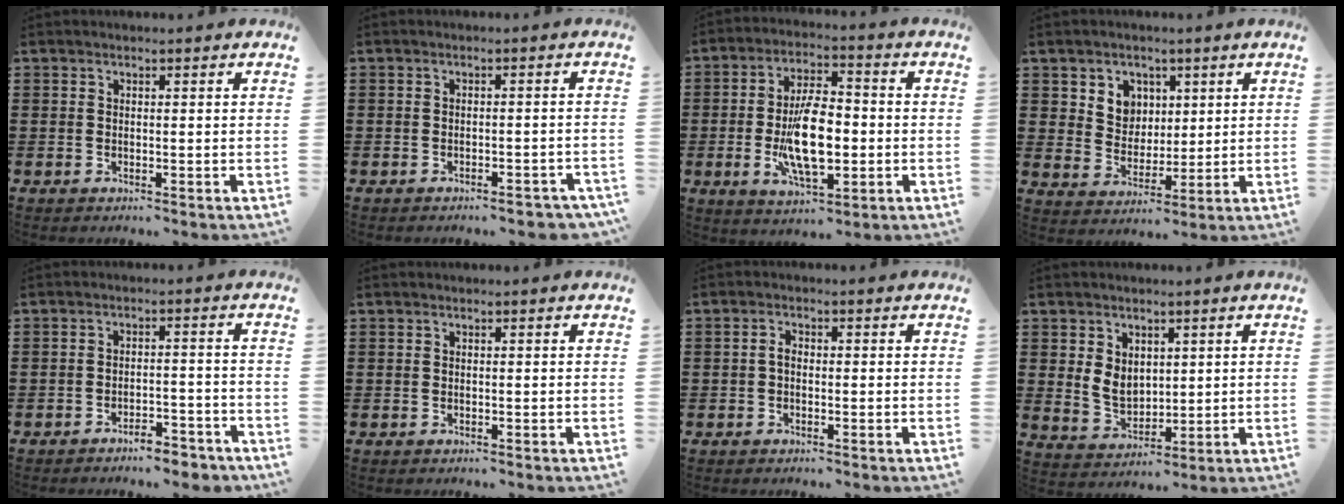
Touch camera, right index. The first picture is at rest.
{"total": 2.1, "force": [-1.9, 0.3, 0.8], "torque": [-0.016, 0.002, -0.038]}
{"total": 11.9, "force": [-1.9, 5.2, 10.5], "torque": [-0.215, -0.011, -0.037]}
{"total": 5.5, "force": [2.3, 4.8, 1.2], "torque": [-0.035, 0.006, 0.038]}
{"total": 4.0, "force": [-3.8, 0.5, 1.2], "torque": [-0.022, 0.002, -0.076]}
{"total": 0.0}
{"total": 1.7, "force": [-0.4, 0.9, 1.4], "torque": [-0.034, -0.001, -0.010]}
{"total": 4.9, "force": [1.7, 3.8, 2.6], "torque": [-0.055, 0.008, 0.029]}